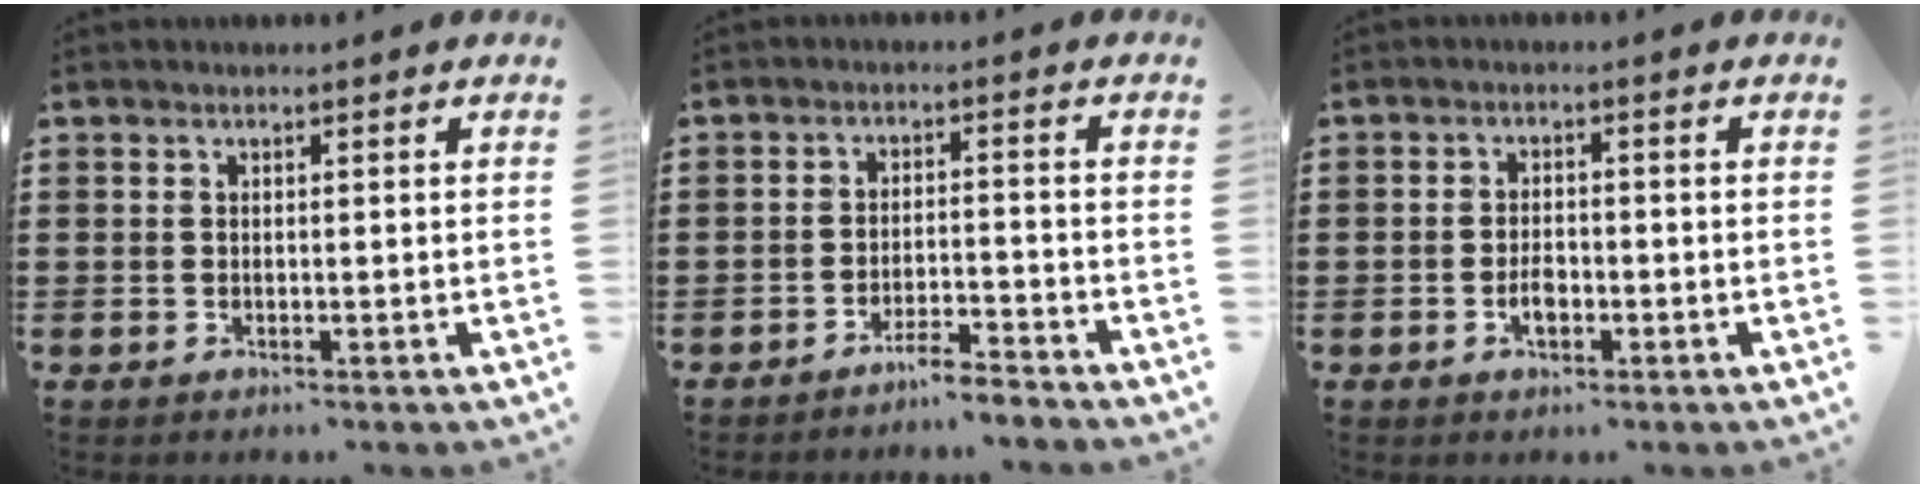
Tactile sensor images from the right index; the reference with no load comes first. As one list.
[{"total": 3.5, "force": [-3.4, -0.1, 0.6], "torque": [-0.014, 0.002, -0.070]}, {"total": 2.7, "force": [-1.1, 1.4, 2.0], "torque": [-0.039, 0.003, -0.020]}]